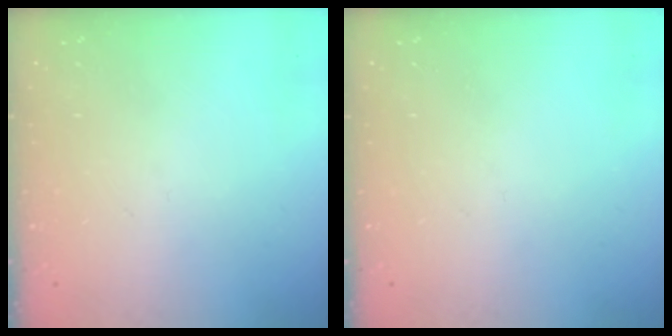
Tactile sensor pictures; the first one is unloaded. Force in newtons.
{"total": 0.0}